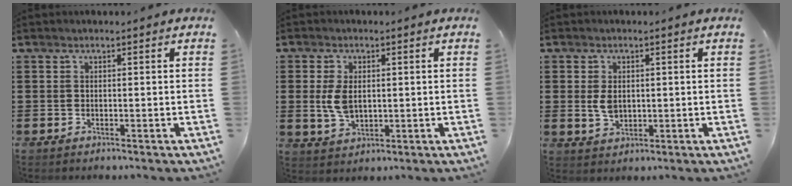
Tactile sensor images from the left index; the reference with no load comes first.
{"total": 5.0, "force": [0.6, 2.9, 4.0], "torque": [-0.104, 0.000, 0.003]}
{"total": 3.4, "force": [0.4, 2.1, 2.6], "torque": [-0.061, 0.002, 0.005]}